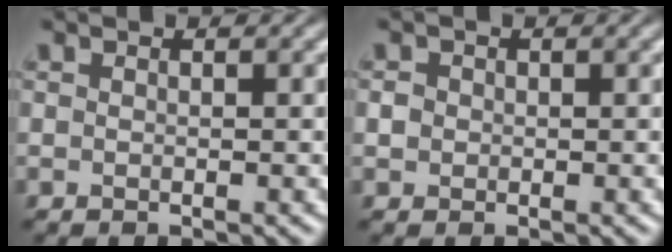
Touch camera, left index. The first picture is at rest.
{"total": 0.8, "force": [0.0, 0.8, 0.2], "torque": [-0.002, -0.001, -0.003]}